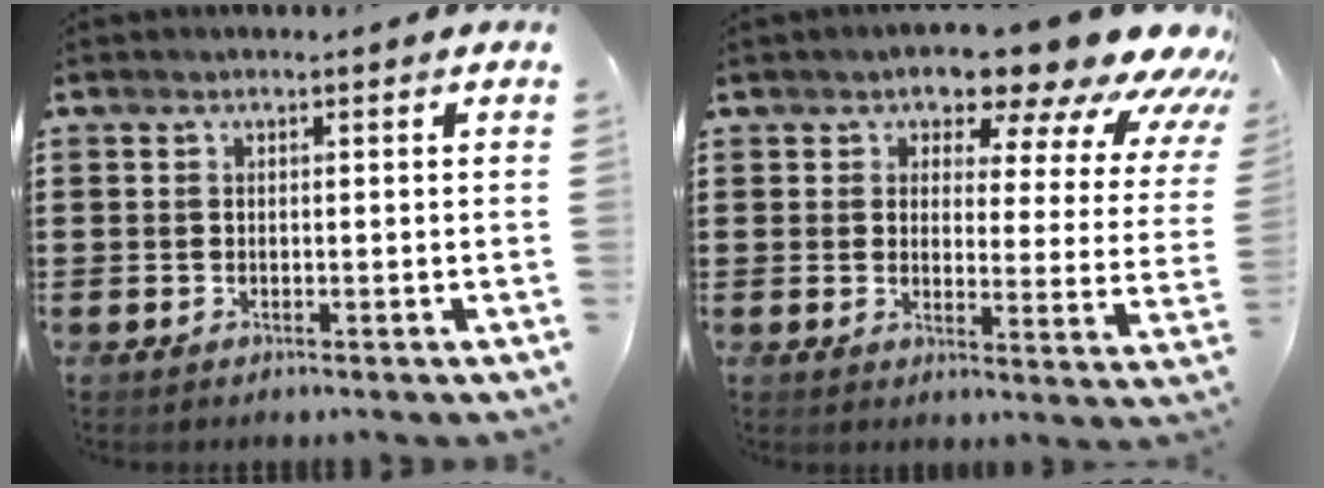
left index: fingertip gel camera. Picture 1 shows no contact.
{"total": 9.0, "force": [7.7, 2.8, 3.9], "torque": [-0.070, -0.054, 0.130]}